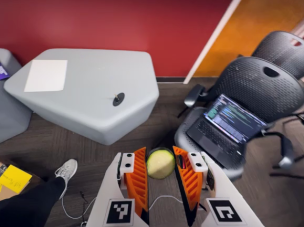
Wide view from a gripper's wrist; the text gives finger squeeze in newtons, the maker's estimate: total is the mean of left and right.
{"total": 10.8, "left": 11.8, "right": 9.7}